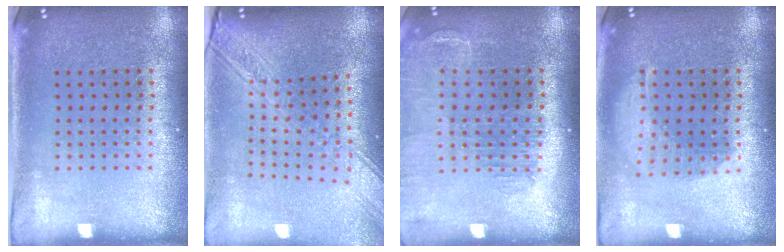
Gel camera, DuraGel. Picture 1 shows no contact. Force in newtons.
{"total": 2.7, "press": 2.2, "slide": 1.5}
{"total": 1.5, "press": 1.4, "slide": 0.2}
{"total": 1.5, "press": 1.3, "slide": 0.7}